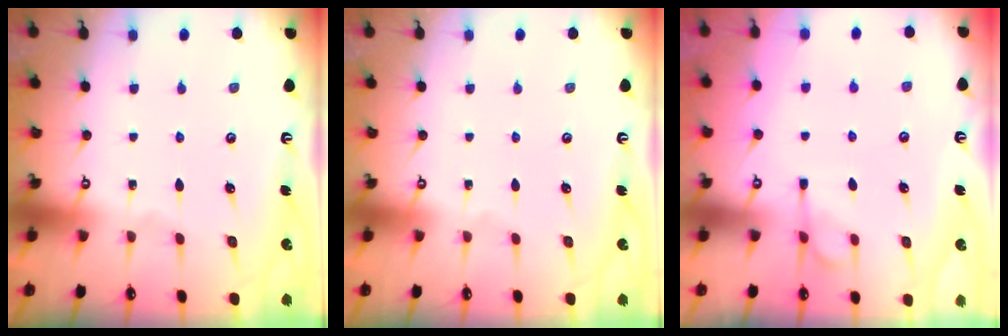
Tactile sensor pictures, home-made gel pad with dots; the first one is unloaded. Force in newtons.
{"total": 0.0}
{"total": 2.0, "press": 1.4, "slide": 1.3}